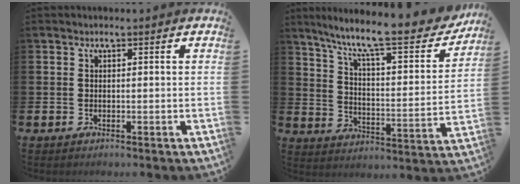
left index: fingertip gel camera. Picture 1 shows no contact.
{"total": 11.0, "force": [9.1, 2.0, 5.8], "torque": [-0.126, -0.062, 0.144]}